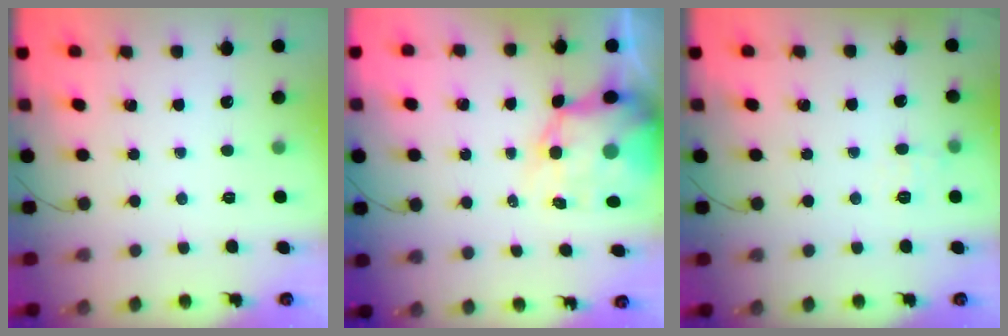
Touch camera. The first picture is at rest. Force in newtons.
{"total": 10.4, "press": 9.9, "slide": 3.3}
{"total": 6.7, "press": 6.5, "slide": 1.6}